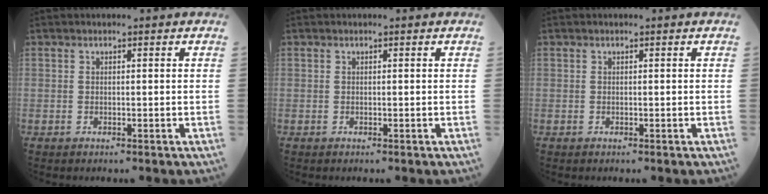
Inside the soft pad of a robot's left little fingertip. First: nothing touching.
{"total": 0.0}
{"total": 0.0}